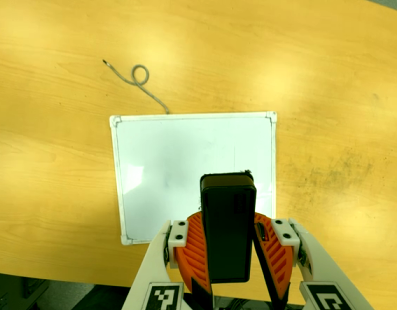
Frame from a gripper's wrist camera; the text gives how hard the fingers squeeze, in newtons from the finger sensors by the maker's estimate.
{"total": 8.5, "left": 9.0, "right": 7.9}